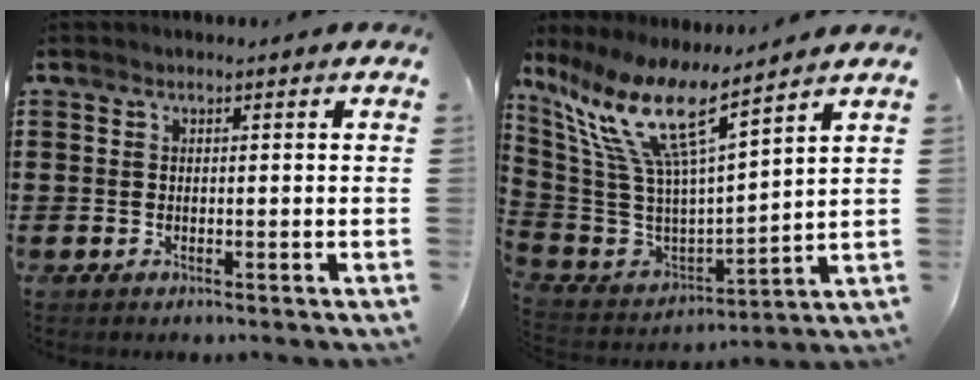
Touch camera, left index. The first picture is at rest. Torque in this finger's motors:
{"motor_torque": [2.13, 0.01, 1.05, 0.16]}